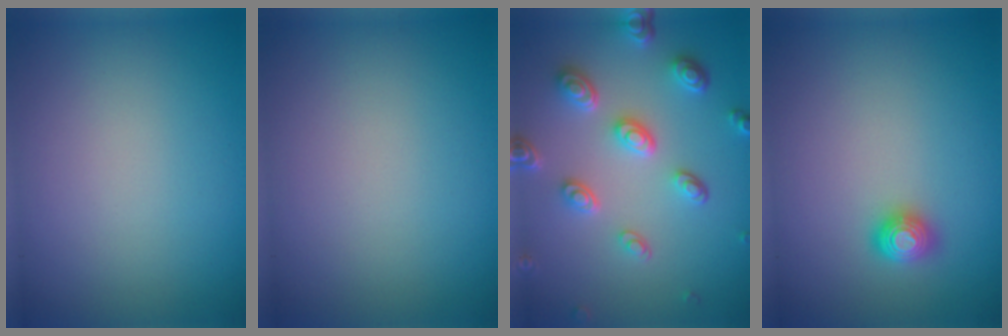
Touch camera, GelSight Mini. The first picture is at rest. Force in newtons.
{"total": 0.0}
{"total": 5.1, "press": 3.8, "slide": 3.3}
{"total": 1.4, "press": 1.4, "slide": 0.4}